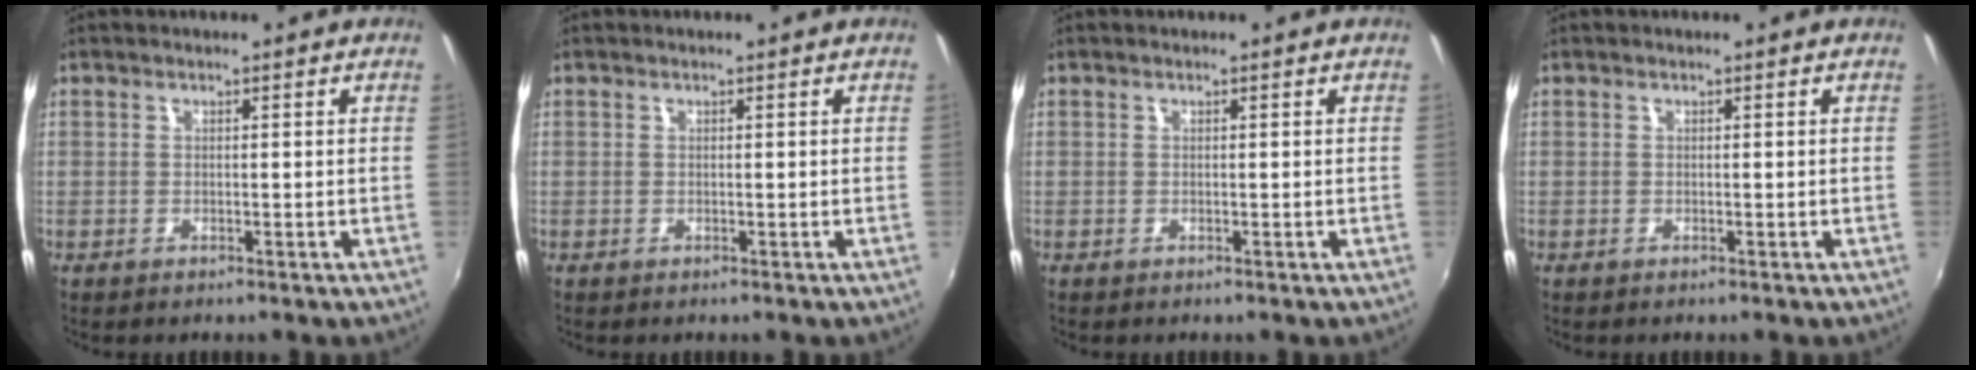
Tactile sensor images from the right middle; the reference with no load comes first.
{"total": 0.0}
{"total": 0.0}
{"total": 0.0}